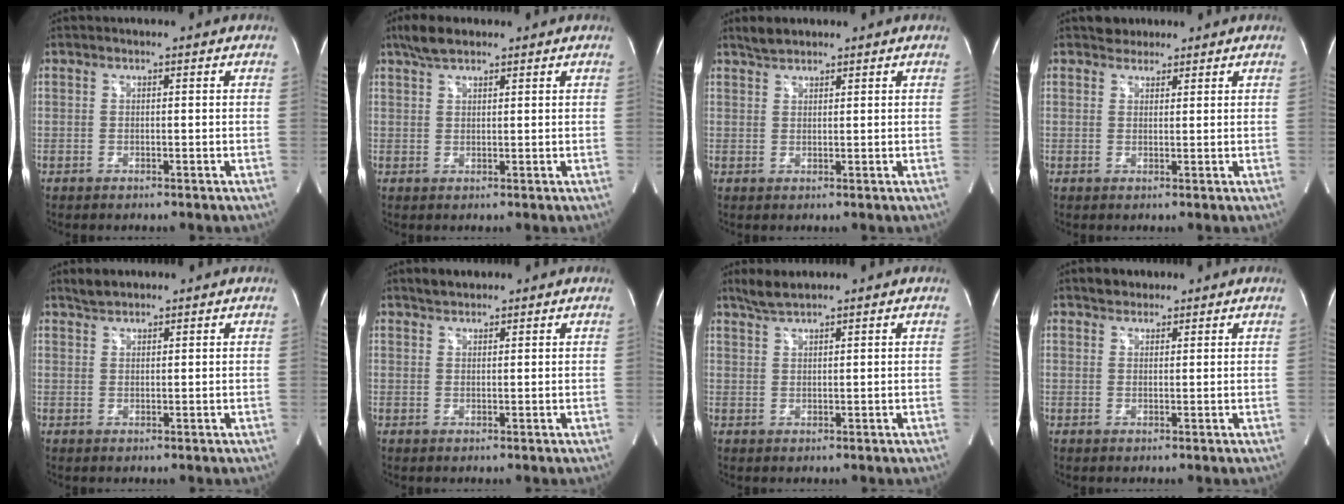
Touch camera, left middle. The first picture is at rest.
{"total": 4.0, "force": [3.1, 1.3, 2.2], "torque": [-0.055, 0.012, 0.060]}
{"total": 2.3, "force": [2.1, 0.7, 0.6], "torque": [-0.020, 0.007, 0.041]}
{"total": 2.2, "force": [1.8, 1.2, -0.1], "torque": [0.000, 0.009, 0.027]}
{"total": 2.2, "force": [2.0, 0.6, 0.5], "torque": [-0.019, 0.007, 0.040]}
{"total": 2.2, "force": [1.9, 0.9, 0.5], "torque": [-0.016, 0.009, 0.034]}
{"total": 2.9, "force": [2.7, 0.0, 1.1], "torque": [-0.031, 0.008, 0.055]}
{"total": 2.3, "force": [1.9, 1.3, 0.3], "torque": [-0.007, 0.009, 0.028]}